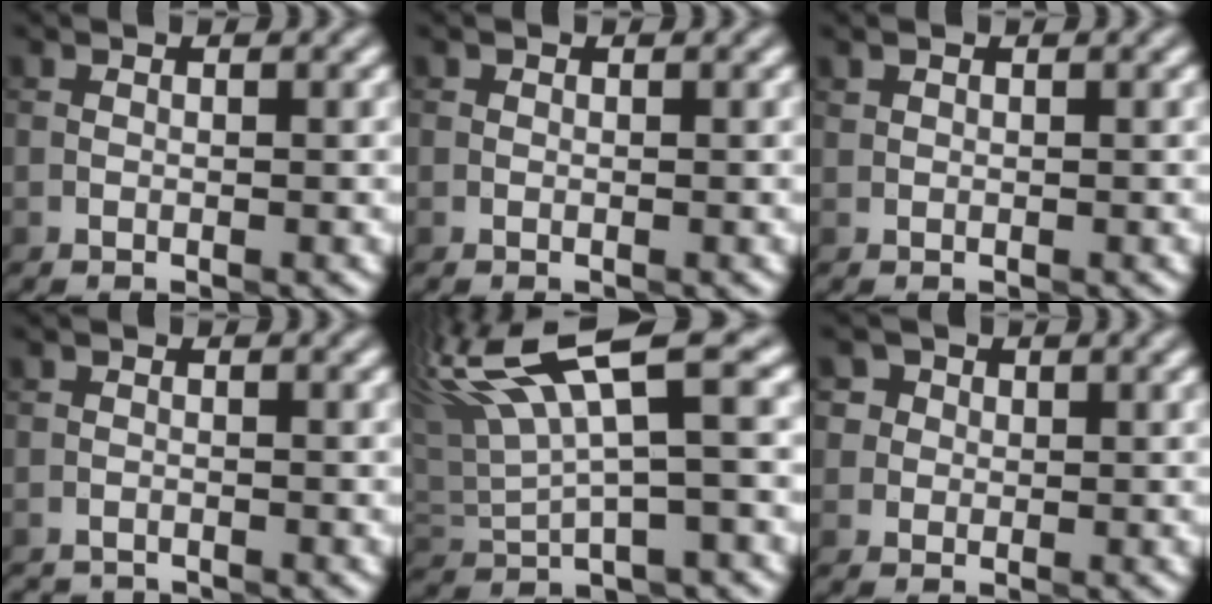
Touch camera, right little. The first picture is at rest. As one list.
[{"total": 0.0}, {"total": 0.0}, {"total": 1.4, "force": [-1.4, 0.0, -0.3], "torque": [0.010, -0.003, -0.026]}, {"total": 9.0, "force": [4.4, 2.0, 7.6], "torque": [-0.160, 0.025, 0.084]}, {"total": 2.1, "force": [1.1, 1.8, 0.4], "torque": [0.021, 0.010, 0.004]}]